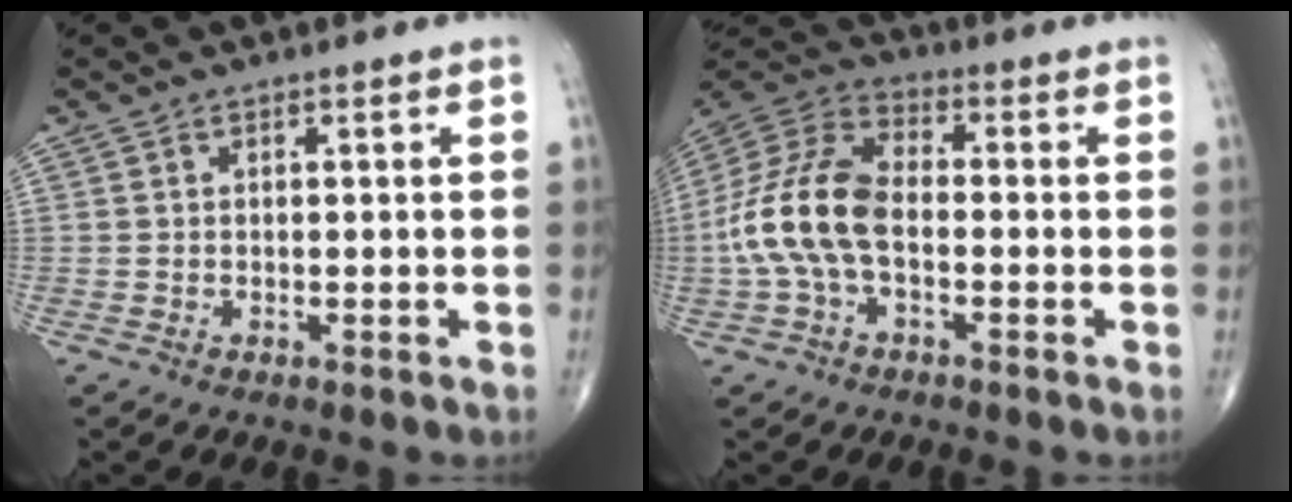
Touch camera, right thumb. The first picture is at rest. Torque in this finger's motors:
{"motor_torque": [0.01, 1.26, 1.81, -0.17, 0.66]}